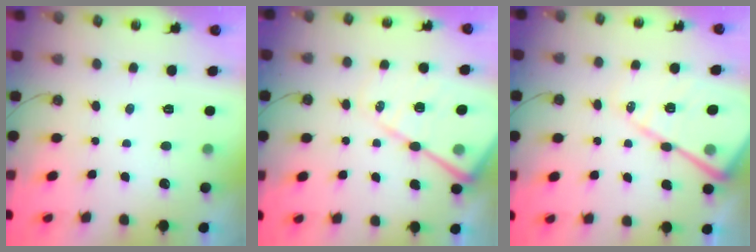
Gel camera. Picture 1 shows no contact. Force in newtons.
{"total": 16.2, "press": 16.2, "slide": 1.8}
{"total": 17.6, "press": 17.5, "slide": 1.6}